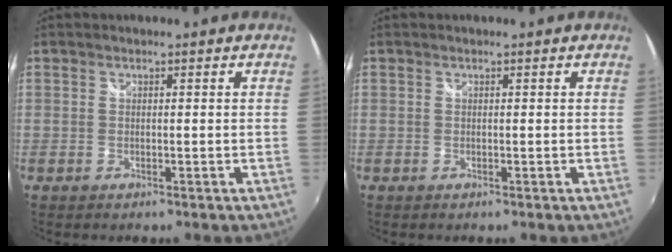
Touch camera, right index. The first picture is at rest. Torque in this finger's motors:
{"motor_torque": [0.04, 0.03, 0.00, 0.01]}